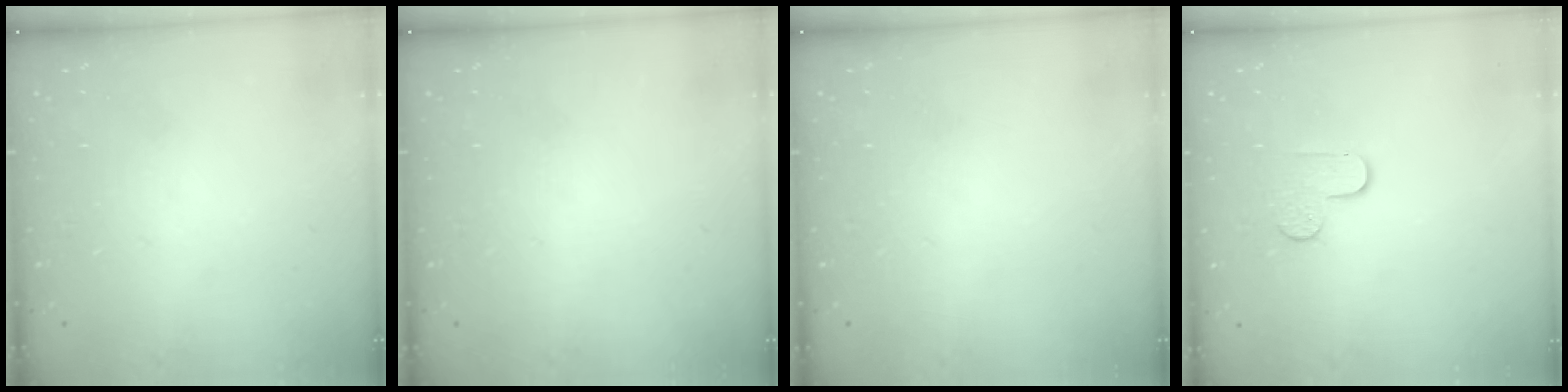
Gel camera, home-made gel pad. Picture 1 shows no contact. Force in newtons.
{"total": 0.0}
{"total": 0.0}
{"total": 4.6, "press": 4.5, "slide": 0.5}